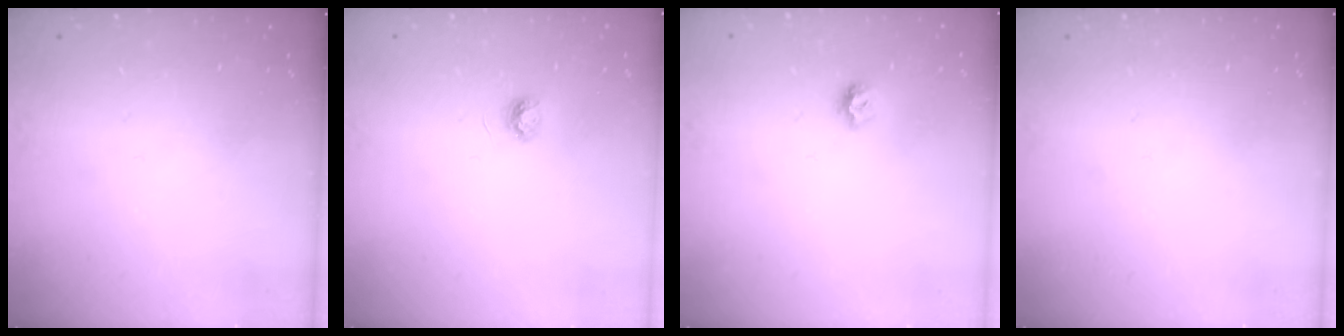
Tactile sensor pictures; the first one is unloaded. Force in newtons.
{"total": 3.9, "press": 3.9, "slide": 0.5}
{"total": 5.8, "press": 5.8, "slide": 0.7}
{"total": 0.0}